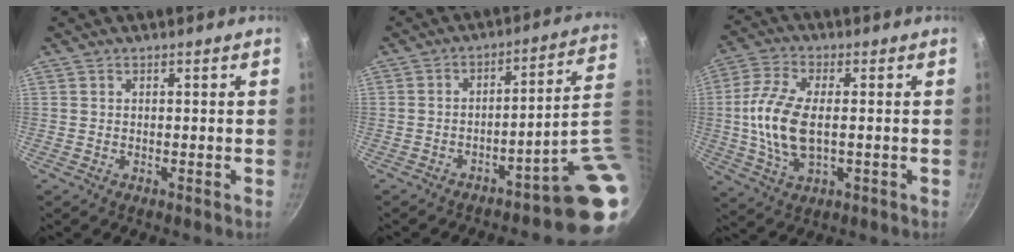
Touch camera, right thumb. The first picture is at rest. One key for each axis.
{"total": 12.5, "fx": -2.1, "fy": 2.1, "fz": 12.1, "tx": -0.128, "ty": 0.029, "tz": -0.024}
{"total": 12.2, "fx": -0.5, "fy": 6.1, "fz": 10.5, "tx": -0.219, "ty": 0.007, "tz": -0.016}